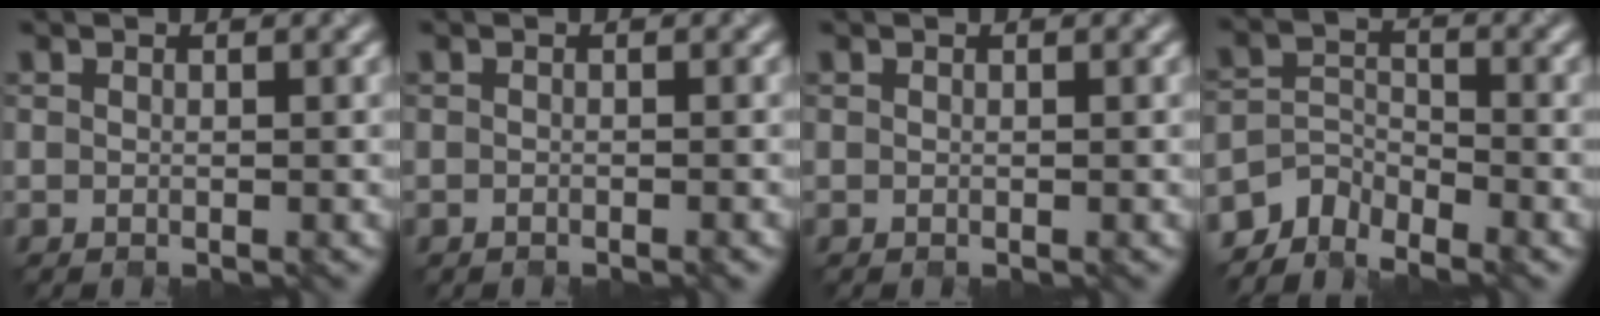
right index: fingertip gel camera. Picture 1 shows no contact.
{"total": 0.5, "force": [-0.5, 0.0, 0.2], "torque": [-0.004, -0.002, -0.008]}
{"total": 0.0}
{"total": 3.4, "force": [-3.2, 1.2, 0.2], "torque": [0.003, 0.000, -0.073]}